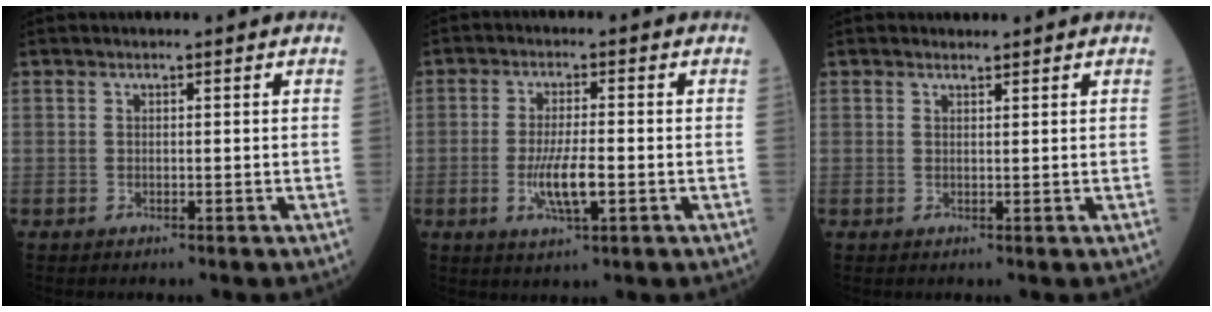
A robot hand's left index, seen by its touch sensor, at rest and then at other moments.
{"total": 5.9, "force": [-1.6, 1.1, 5.6], "torque": [-0.116, -0.009, -0.027]}
{"total": 0.7, "force": [0.7, 0.2, 0.0], "torque": [-0.011, -0.001, 0.012]}